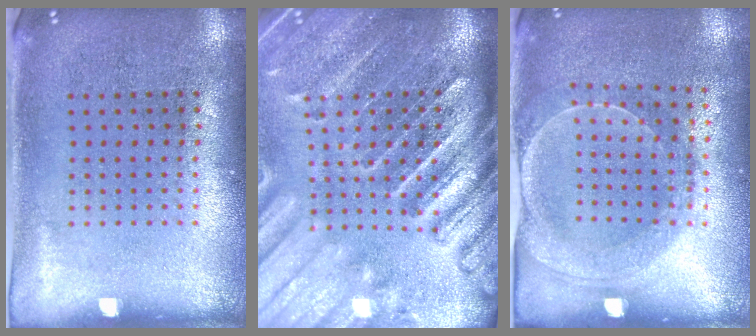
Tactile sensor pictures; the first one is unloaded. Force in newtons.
{"total": 4.0, "press": 3.4, "slide": 2.1}
{"total": 1.7, "press": 1.7, "slide": 0.3}